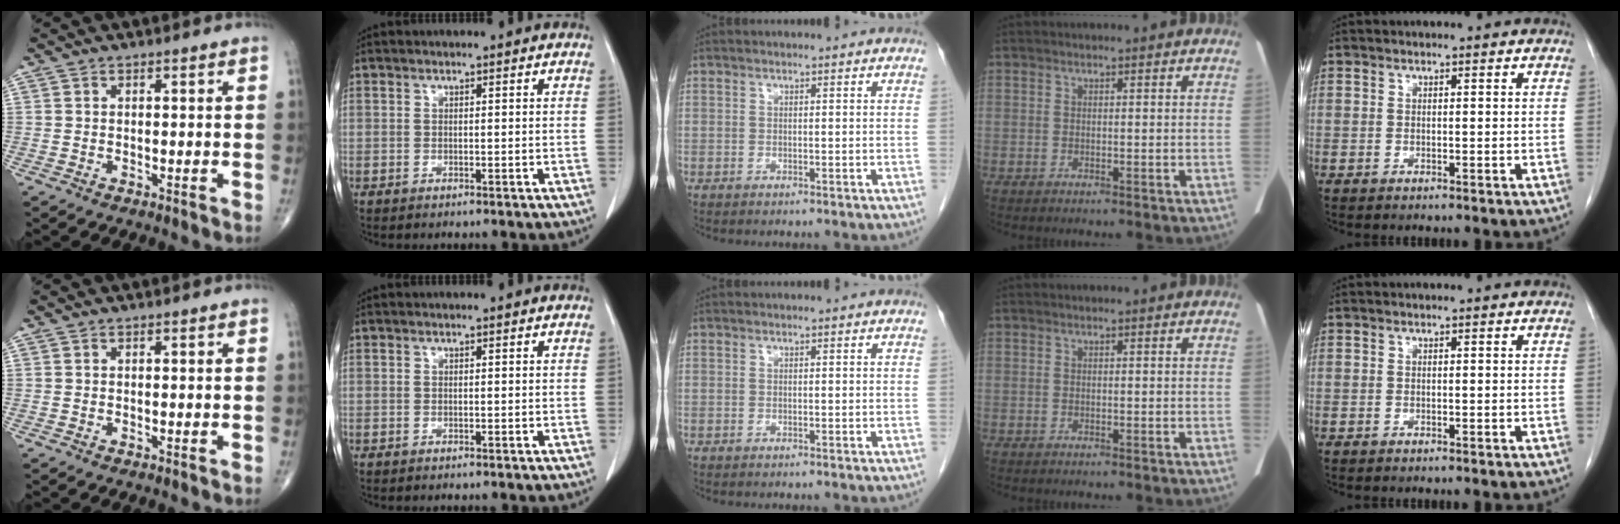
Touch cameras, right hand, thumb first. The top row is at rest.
{}